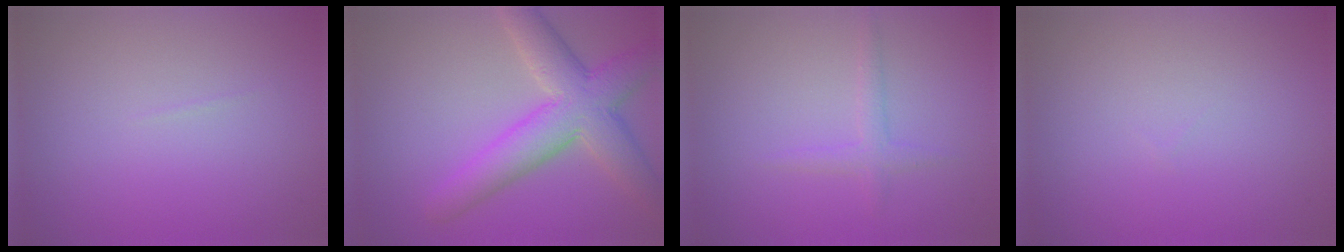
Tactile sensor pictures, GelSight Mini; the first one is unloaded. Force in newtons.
{"total": 6.9, "press": 6.9, "slide": 0.4}
{"total": 1.4, "press": 1.4, "slide": 0.1}
{"total": 0.0}